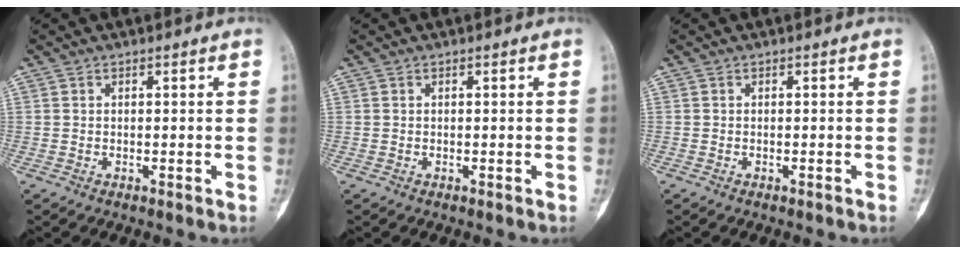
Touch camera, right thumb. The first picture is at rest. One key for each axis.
{"total": 0.0}
{"total": 0.0}